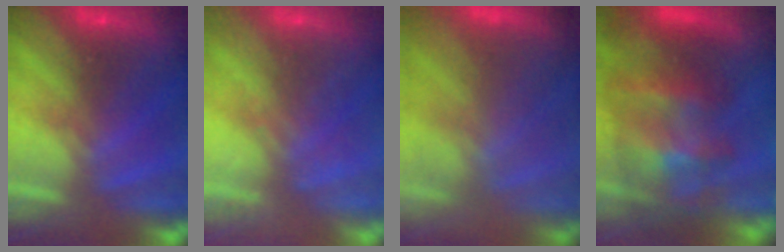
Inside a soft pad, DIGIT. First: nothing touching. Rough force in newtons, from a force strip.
{"total": 1.8}
{"total": 9.0}
{"total": 7.6}